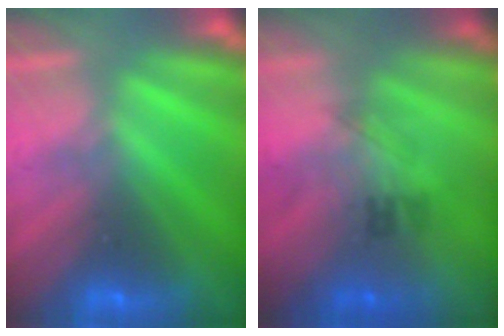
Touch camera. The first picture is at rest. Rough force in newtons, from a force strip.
{"total": 2.3}